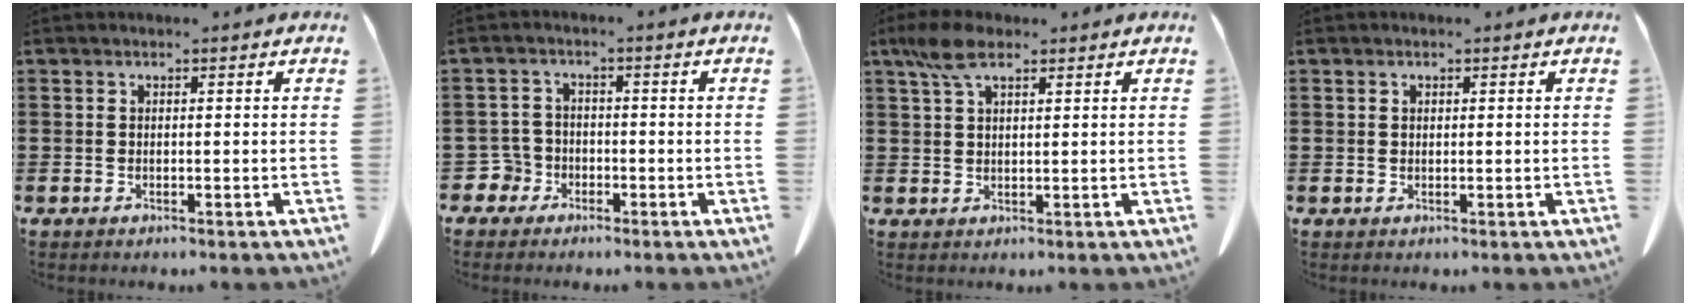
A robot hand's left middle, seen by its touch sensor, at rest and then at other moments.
{"total": 3.6, "force": [-2.0, 2.8, 1.0], "torque": [-0.050, -0.005, -0.046]}
{"total": 5.5, "force": [3.1, 2.1, 4.1], "torque": [-0.095, 0.003, 0.056]}
{"total": 0.5, "force": [0.4, 0.2, 0.3], "torque": [-0.008, -0.001, 0.009]}